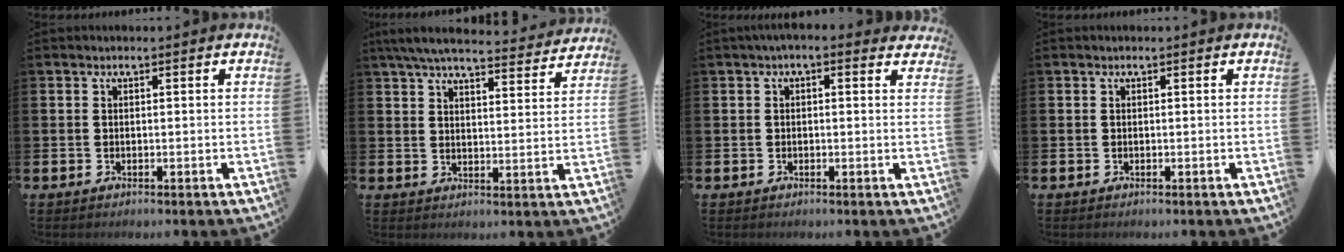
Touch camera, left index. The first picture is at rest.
{"total": 6.6, "force": [6.2, 1.0, 2.2], "torque": [-0.057, -0.038, 0.109]}
{"total": 0.9, "force": [0.6, 0.3, 0.7], "torque": [-0.007, 0.000, 0.008]}
{"total": 0.0}